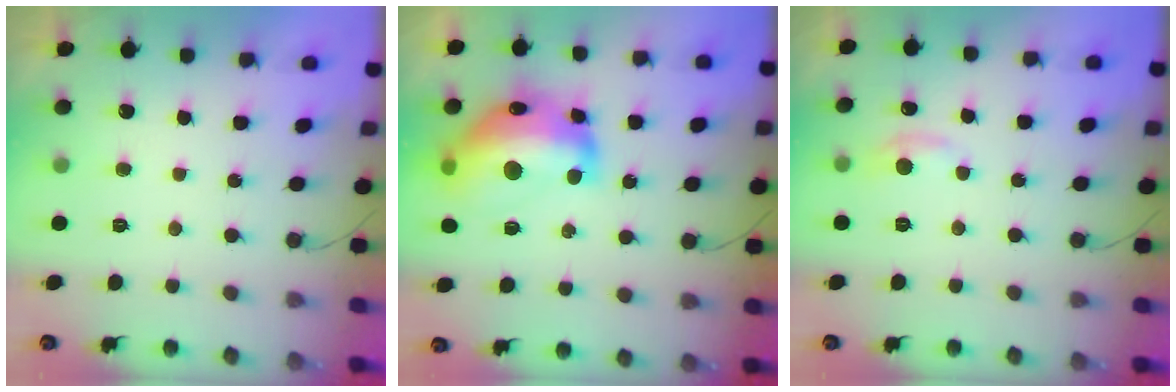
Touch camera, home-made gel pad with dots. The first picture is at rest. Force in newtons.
{"total": 21.5, "press": 21.4, "slide": 1.5}
{"total": 6.6, "press": 6.6, "slide": 0.9}